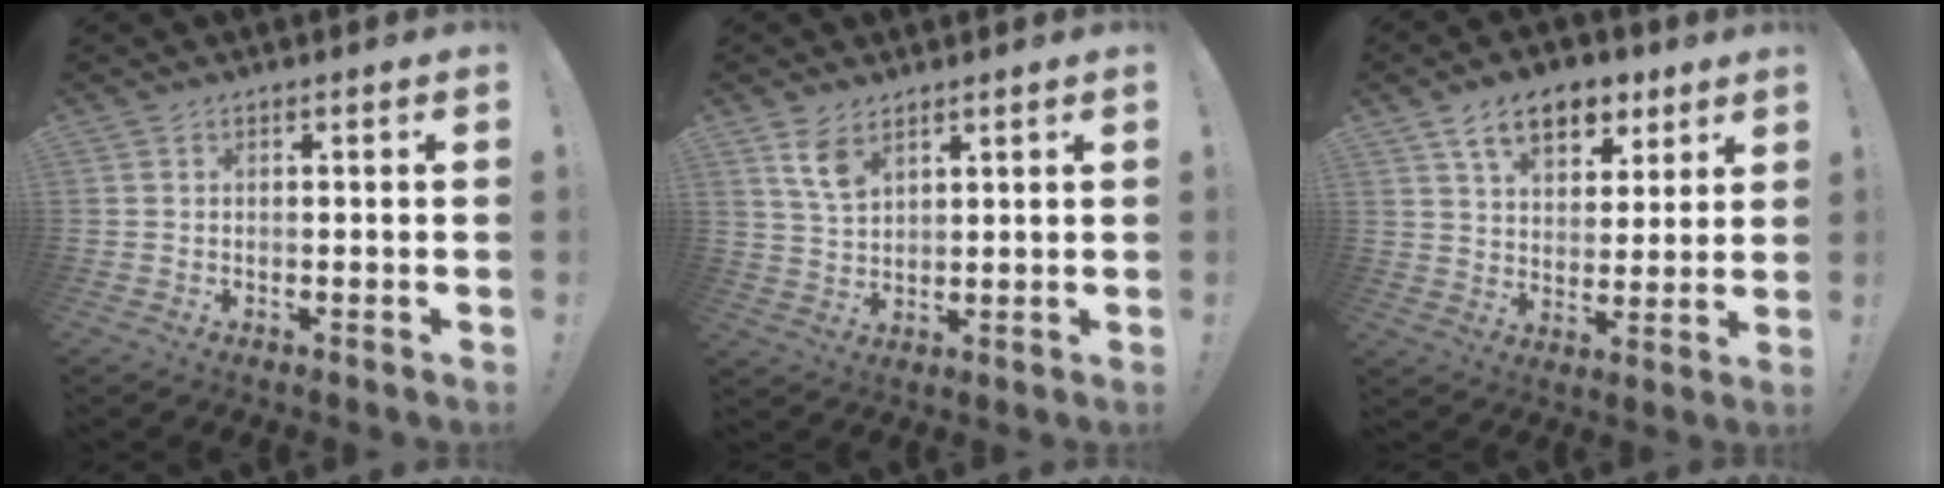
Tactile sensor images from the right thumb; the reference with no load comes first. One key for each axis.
{"total": 6.8, "fx": 4.2, "fy": 3.4, "fz": 4.0, "tx": -0.071, "ty": -0.020, "tz": 0.080}
{"total": 13.1, "fx": 7.3, "fy": 7.9, "fz": 7.4, "tx": -0.111, "ty": -0.030, "tz": 0.134}